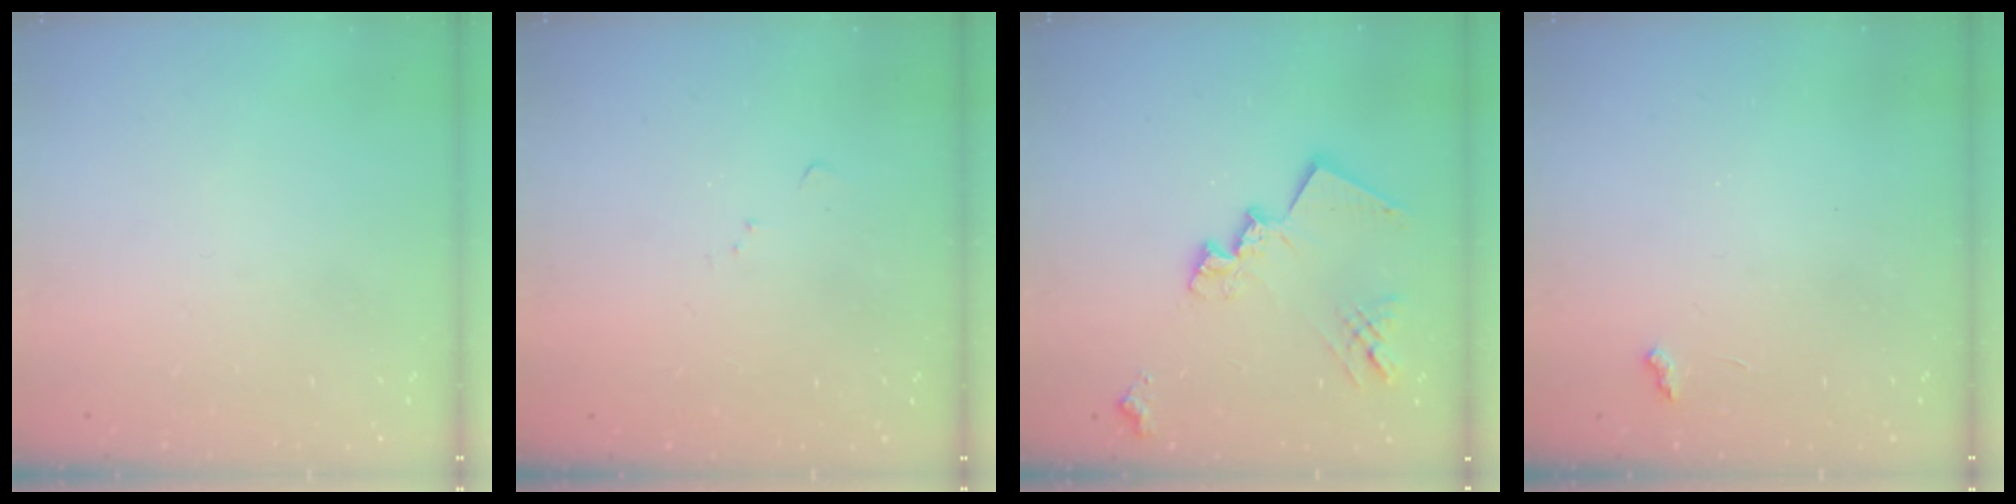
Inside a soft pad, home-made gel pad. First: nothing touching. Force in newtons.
{"total": 4.5, "press": 4.4, "slide": 0.5}
{"total": 16.6, "press": 16.6, "slide": 1.4}
{"total": 2.3, "press": 2.3, "slide": 0.5}